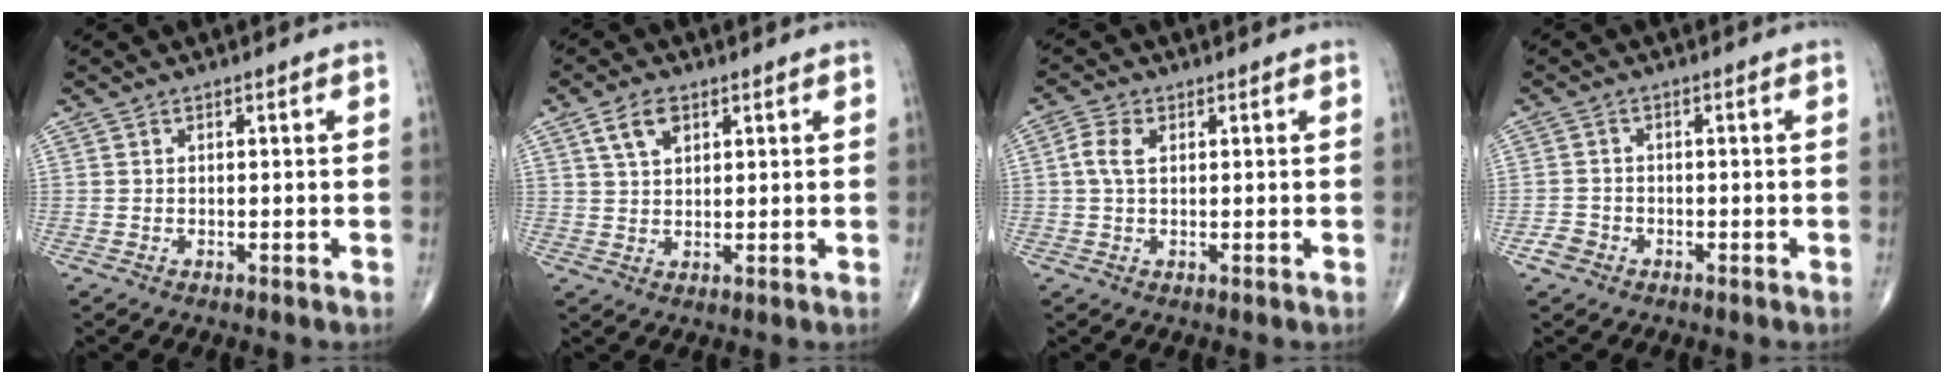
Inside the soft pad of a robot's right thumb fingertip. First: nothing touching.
{"total": 5.0, "force": [2.4, 2.9, 3.2], "torque": [-0.051, -0.005, 0.046]}
{"total": 3.4, "force": [0.7, 2.0, 2.6], "torque": [-0.066, 0.009, 0.012]}
{"total": 2.4, "force": [-1.3, 1.9, 0.6], "torque": [-0.008, 0.010, -0.026]}